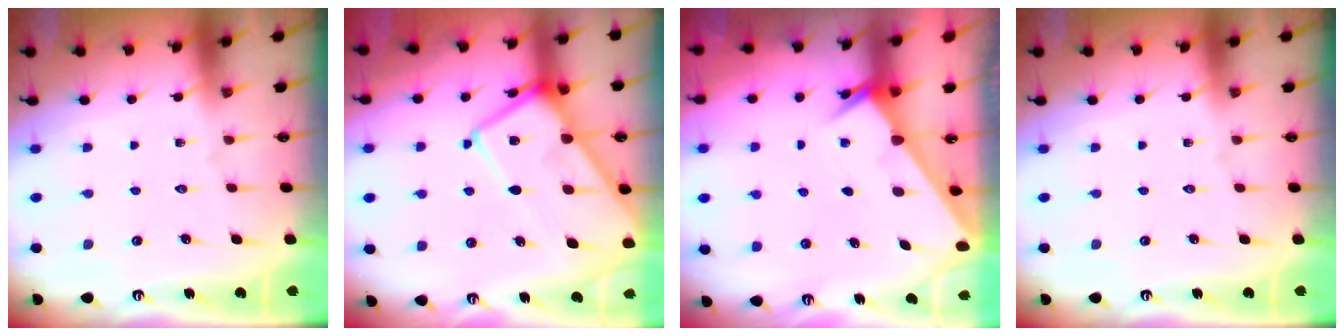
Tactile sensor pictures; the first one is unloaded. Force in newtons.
{"total": 16.0, "press": 15.9, "slide": 1.8}
{"total": 1.9, "press": 1.9, "slide": 0.0}
{"total": 0.0}